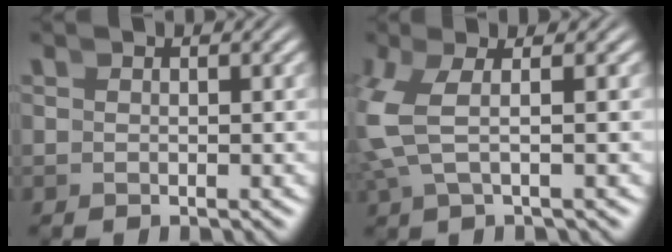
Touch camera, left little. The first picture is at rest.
{"total": 4.2, "force": [0.3, 2.0, 3.7], "torque": [-0.088, 0.010, 0.001]}